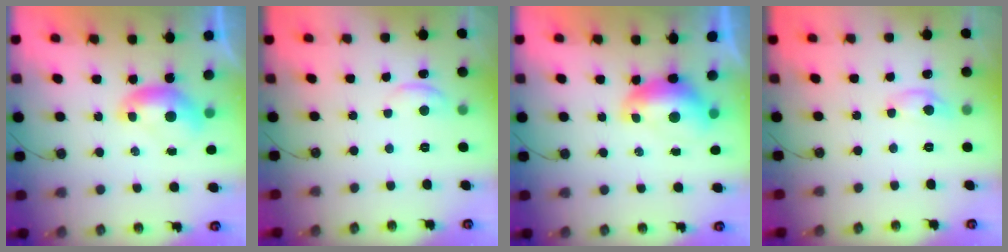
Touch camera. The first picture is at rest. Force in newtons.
{"total": 0.6, "press": 0.1, "slide": 0.6}
{"total": 1.1, "press": 1.0, "slide": 0.4}
{"total": 1.1, "press": 1.0, "slide": 0.2}